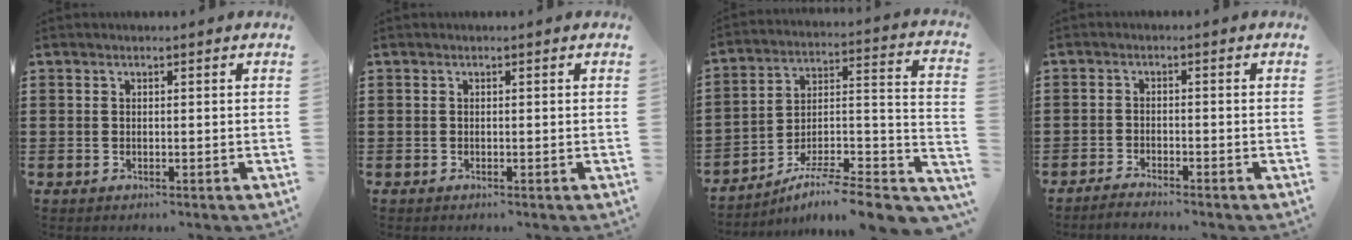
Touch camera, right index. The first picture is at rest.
{"total": 0.0}
{"total": 7.1, "force": [-5.6, 0.3, 4.3], "torque": [-0.065, -0.008, -0.111]}
{"total": 1.8, "force": [-1.8, -0.1, 0.1], "torque": [-0.006, 0.002, -0.037]}